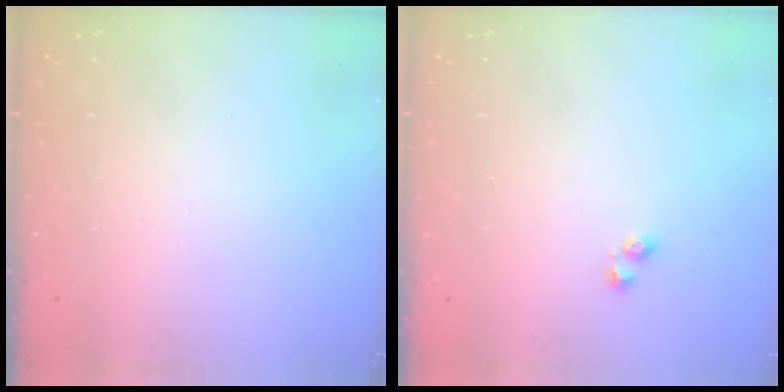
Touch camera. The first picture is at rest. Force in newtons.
{"total": 2.0, "press": 1.7, "slide": 1.0}